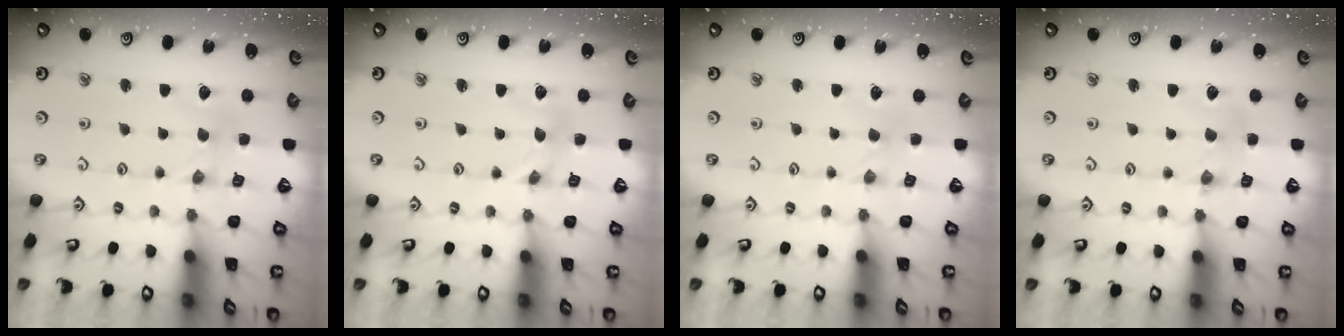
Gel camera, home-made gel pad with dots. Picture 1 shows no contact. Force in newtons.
{"total": 0.0}
{"total": 0.0}
{"total": 1.3, "press": 1.3, "slide": 0.3}